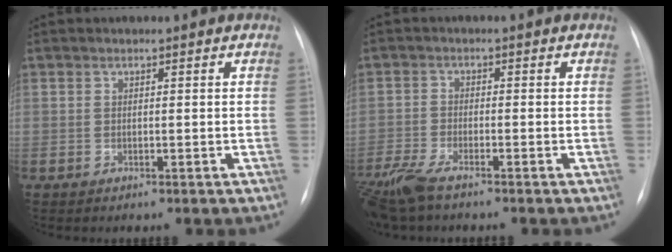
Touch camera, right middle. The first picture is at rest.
{"total": 6.4, "force": [-5.1, 1.1, 3.7], "torque": [-0.085, -0.018, -0.100]}